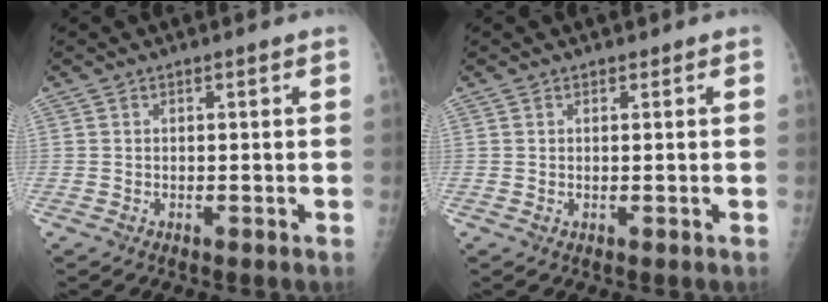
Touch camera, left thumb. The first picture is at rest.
{"total": 0.5, "force": [0.2, 0.5, 0.2], "torque": [-0.002, -0.001, 0.001]}